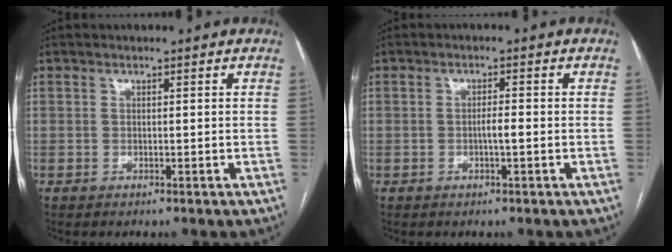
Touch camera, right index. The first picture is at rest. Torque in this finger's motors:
{"motor_torque": [0.53, -0.20, 0.33, 0.07]}